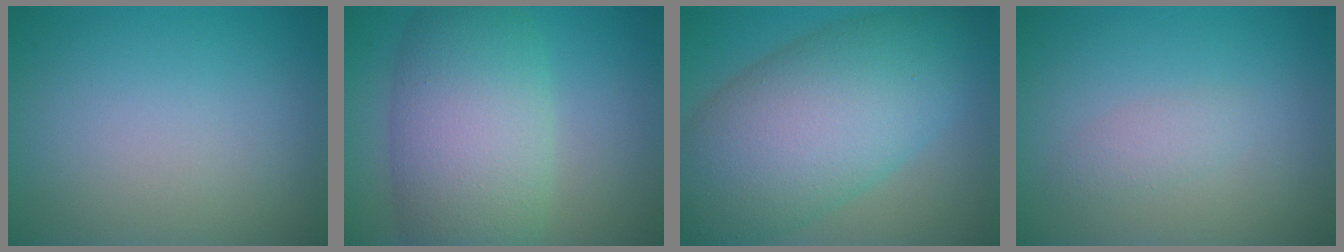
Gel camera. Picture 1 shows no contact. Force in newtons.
{"total": 9.0, "press": 9.0, "slide": 0.4}
{"total": 11.9, "press": 11.9, "slide": 0.5}
{"total": 1.3, "press": 1.3, "slide": 0.0}